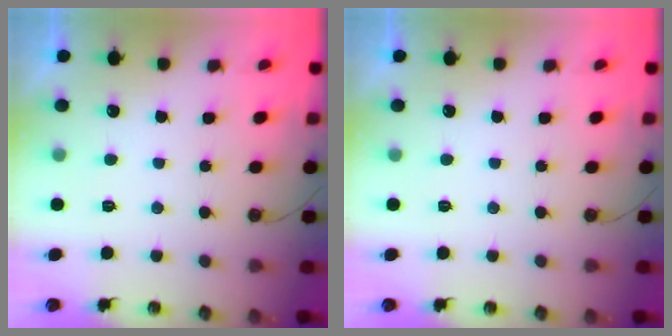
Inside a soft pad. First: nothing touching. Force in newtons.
{"total": 0.0}